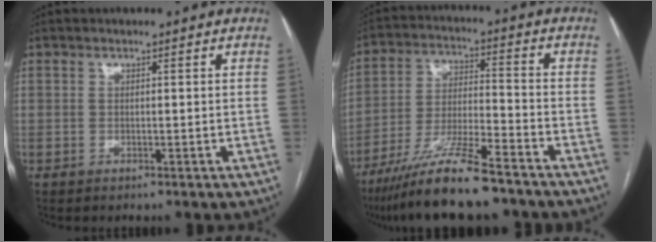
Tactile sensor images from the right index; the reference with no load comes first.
{"total": 14.1, "force": [-10.9, 1.2, 8.9], "torque": [-0.169, -0.026, -0.193]}